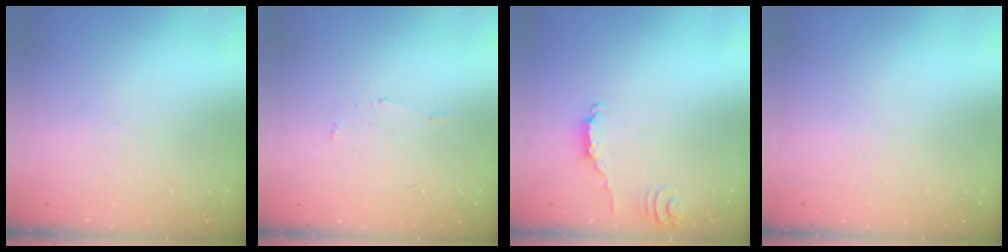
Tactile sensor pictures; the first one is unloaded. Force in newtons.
{"total": 4.4, "press": 4.3, "slide": 0.4}
{"total": 2.6, "press": 2.6, "slide": 0.2}
{"total": 0.0}